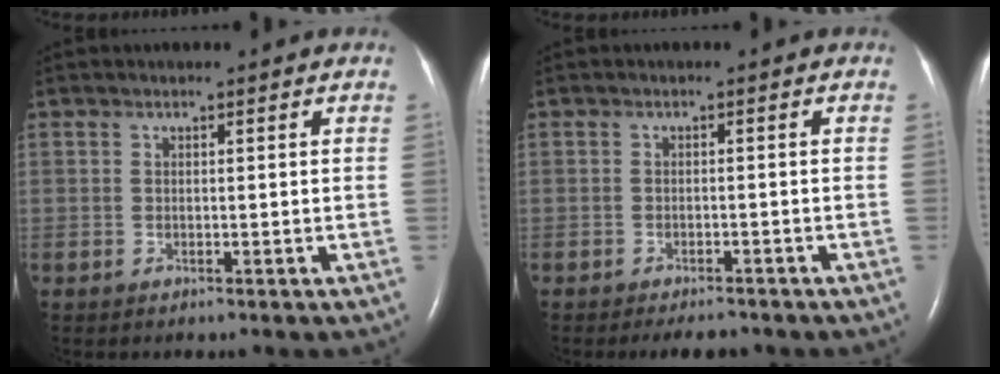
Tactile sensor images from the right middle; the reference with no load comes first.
{"total": 3.5, "force": [-3.0, 1.1, 1.4], "torque": [-0.017, -0.004, -0.040]}